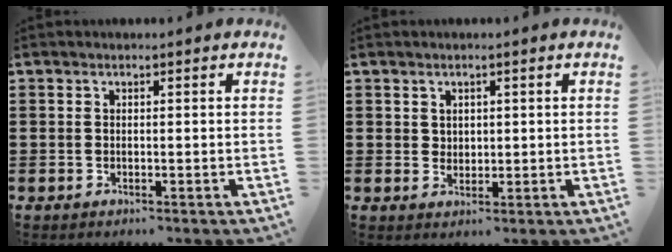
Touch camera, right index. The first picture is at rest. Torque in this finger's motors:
{"motor_torque": [-0.13, 0.81, -0.03, -0.01]}